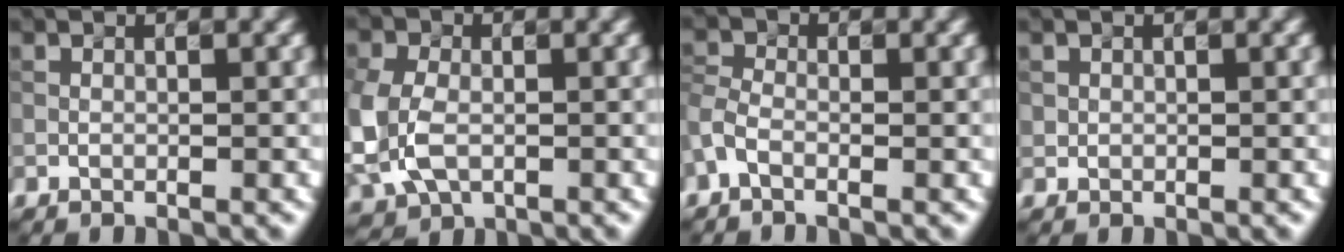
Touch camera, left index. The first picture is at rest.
{"total": 5.8, "force": [-0.9, 4.5, 3.7], "torque": [-0.106, -0.009, -0.016]}
{"total": 2.1, "force": [-1.0, 1.4, 1.2], "torque": [-0.037, 0.005, -0.032]}
{"total": 0.7, "force": [0.3, 0.6, -0.1], "torque": [0.004, 0.002, 0.004]}